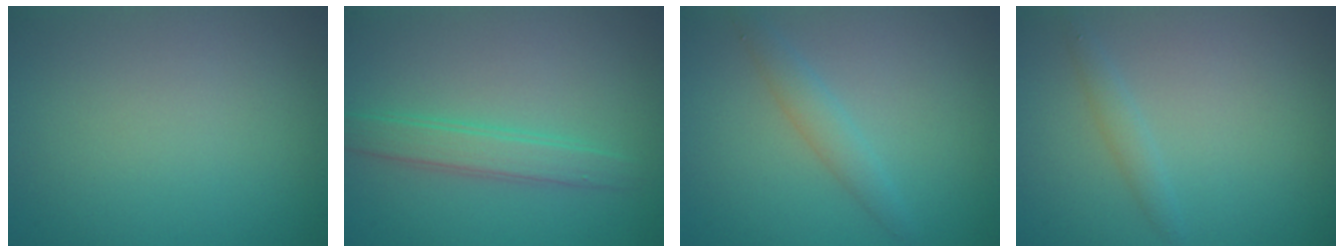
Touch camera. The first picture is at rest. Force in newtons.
{"total": 2.7, "press": 2.7, "slide": 0.1}
{"total": 1.9, "press": 1.9, "slide": 0.1}
{"total": 1.2, "press": 1.2, "slide": 0.0}